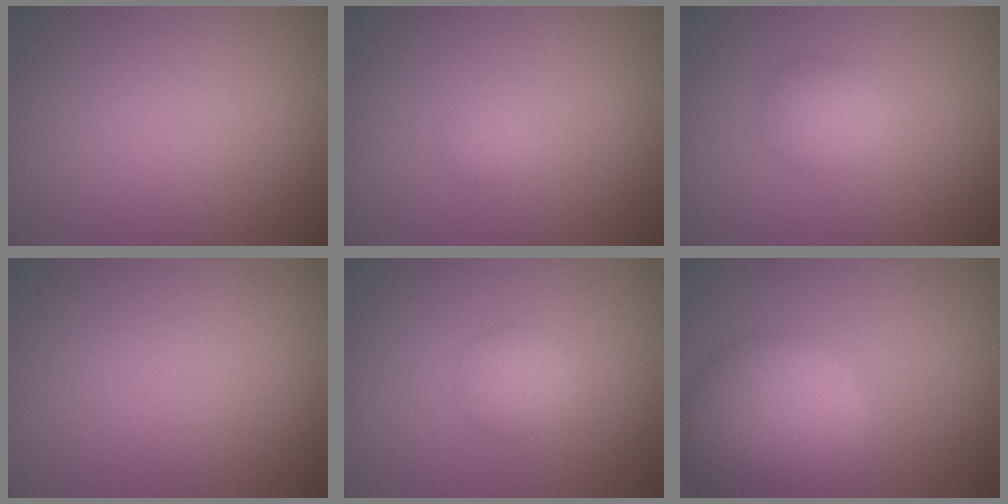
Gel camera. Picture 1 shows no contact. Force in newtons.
{"total": 0.7, "press": 0.7, "slide": 0.1}
{"total": 2.1, "press": 2.1, "slide": 0.1}
{"total": 0.0}
{"total": 2.0, "press": 2.0, "slide": 0.1}
{"total": 10.6, "press": 10.5, "slide": 0.8}